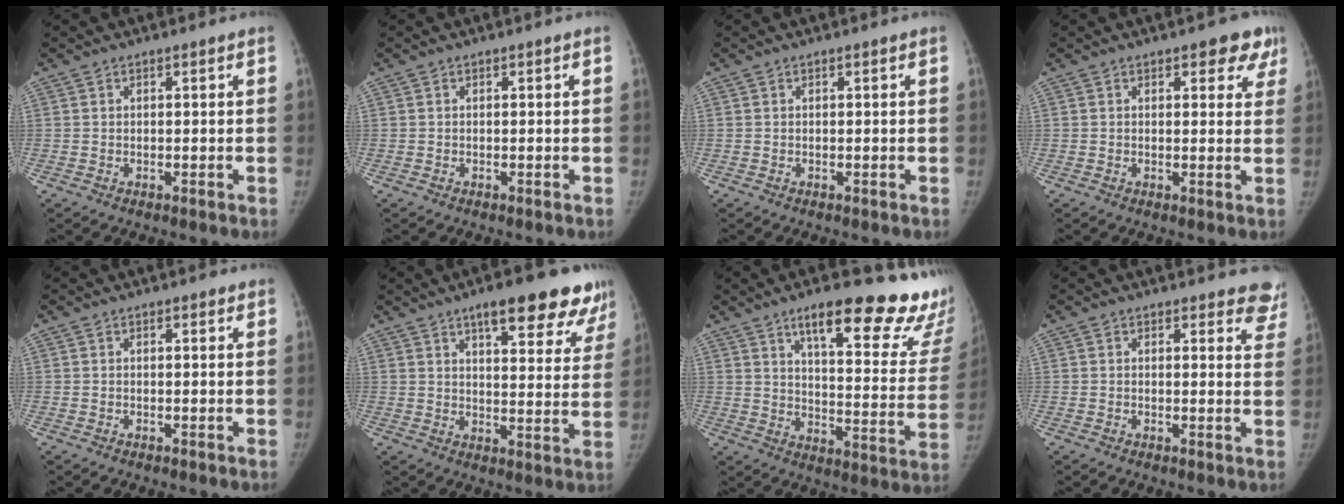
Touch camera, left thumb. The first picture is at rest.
{"total": 0.0}
{"total": 0.0}
{"total": 5.6, "force": [3.4, 2.8, 3.5], "torque": [0.001, -0.010, 0.034]}
{"total": 0.8, "force": [0.5, 0.4, 0.5], "torque": [-0.008, -0.002, 0.004]}
{"total": 17.9, "force": [12.1, 5.7, 11.8], "torque": [-0.108, -0.043, 0.151]}
{"total": 27.4, "force": [18.9, 7.5, 18.4], "torque": [-0.189, -0.091, 0.246]}
{"total": 7.1, "force": [6.4, 2.8, 1.2], "torque": [0.040, -0.031, 0.041]}